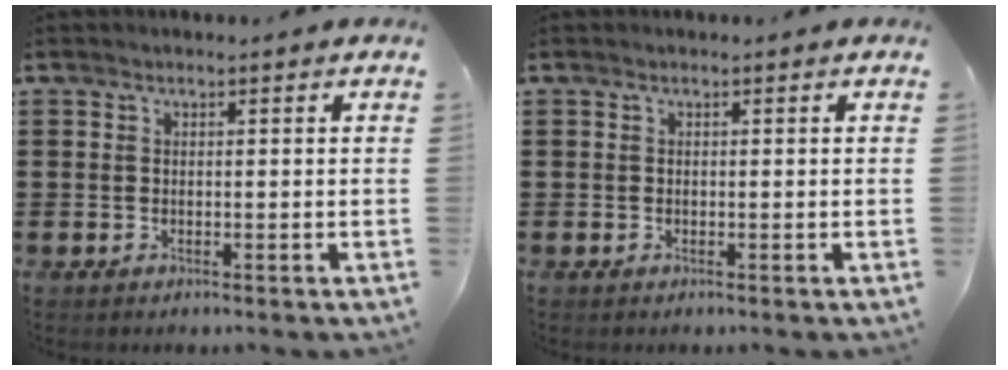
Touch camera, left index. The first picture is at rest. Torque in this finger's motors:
{"motor_torque": [0.00, 0.00, 0.00, -0.01]}